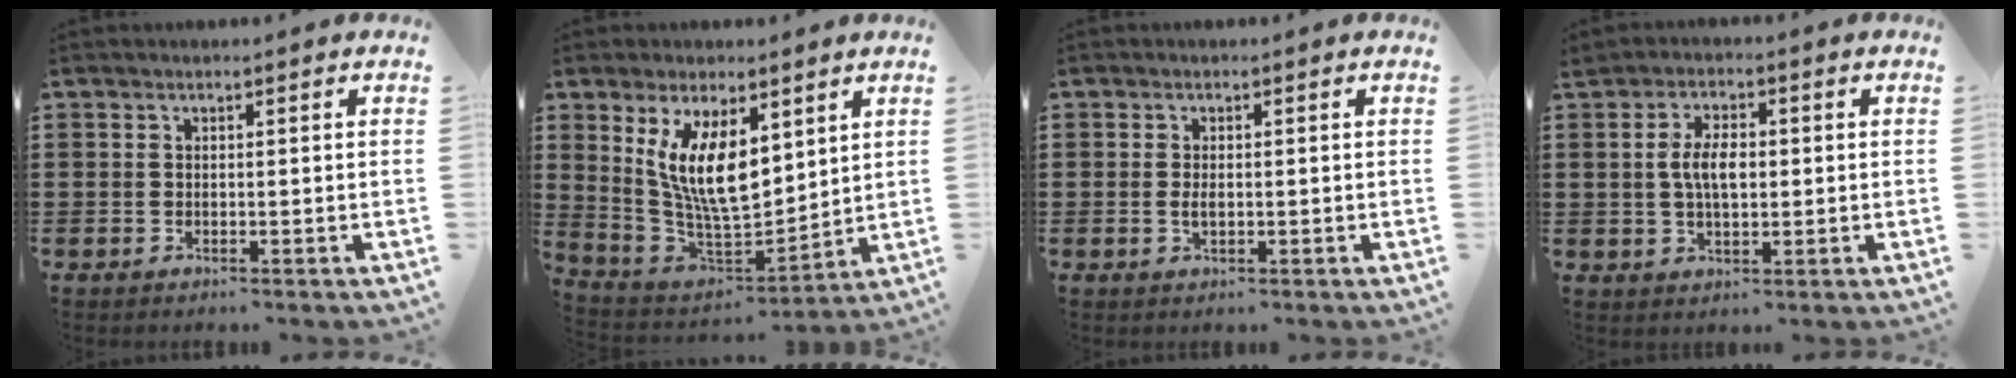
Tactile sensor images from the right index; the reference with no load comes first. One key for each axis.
{"total": 11.0, "fx": 4.1, "fy": 4.6, "fz": 9.1, "tx": -0.194, "ty": -0.012, "tz": 0.076}
{"total": 1.4, "fx": -0.1, "fy": 0.6, "fz": 1.2, "tx": -0.024, "ty": 0.002, "tz": -0.002}
{"total": 4.9, "fx": 0.3, "fy": 2.3, "fz": 4.3, "tx": -0.078, "ty": 0.006, "tz": 0.001}